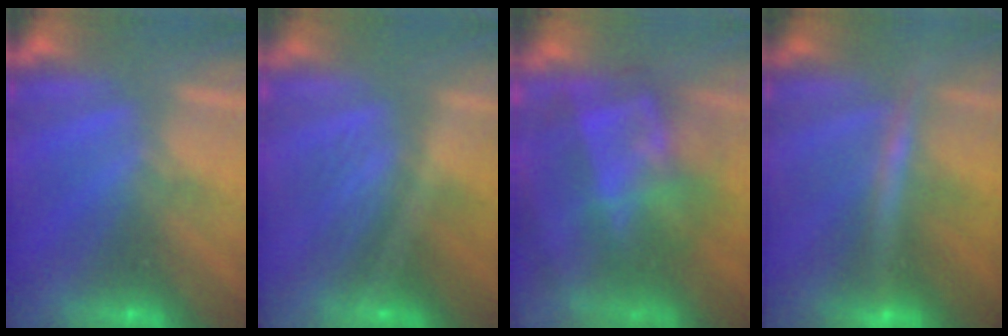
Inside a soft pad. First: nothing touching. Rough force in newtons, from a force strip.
{"total": 1.9}
{"total": 9.3}
{"total": 2.6}